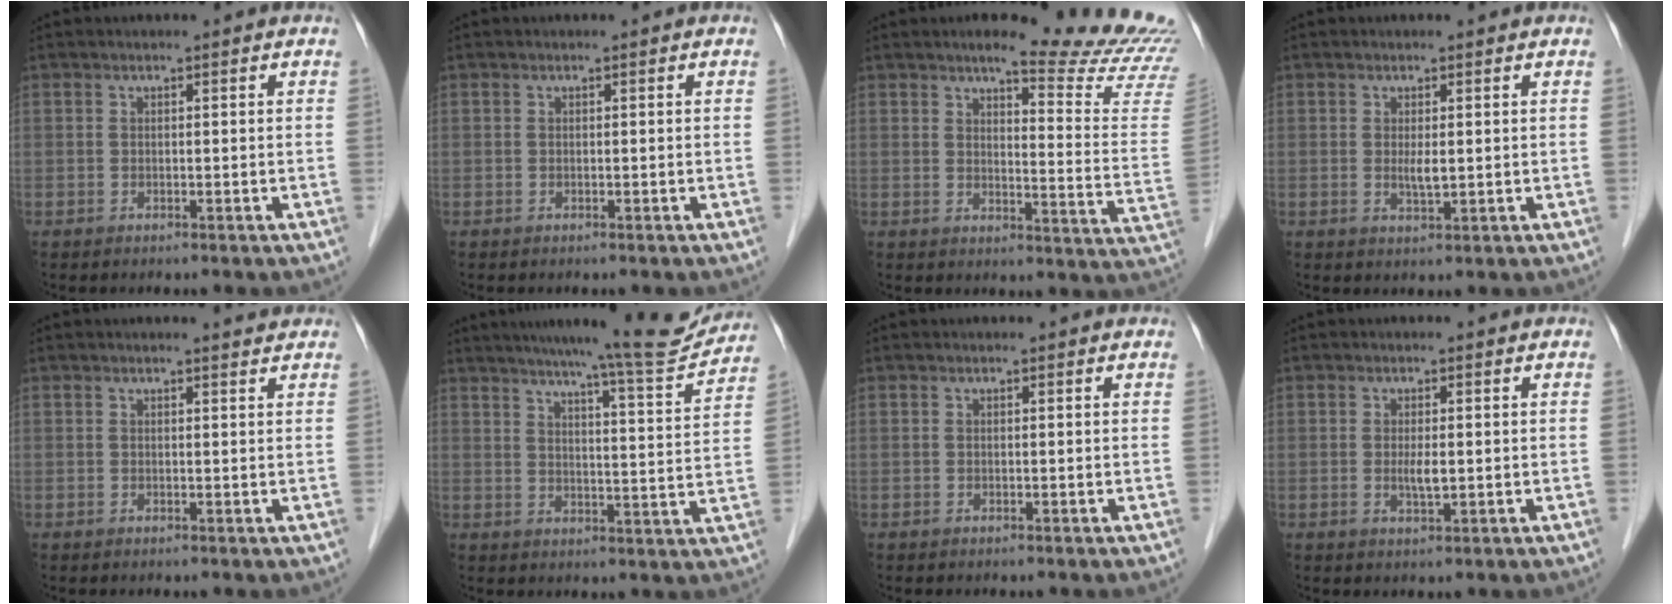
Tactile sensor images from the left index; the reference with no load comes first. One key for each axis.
{"total": 0.0}
{"total": 15.9, "fx": 14.9, "fy": -0.8, "fz": 5.6, "tx": -0.072, "ty": -0.114, "tz": 0.159}
{"total": 2.0, "fx": 0.3, "fy": 0.4, "fz": 1.9, "tx": -0.040, "ty": -0.004, "tz": 0.008}
{"total": 1.7, "fx": 1.7, "fy": -0.1, "fz": 0.3, "tx": -0.009, "ty": -0.003, "tz": 0.020}
{"total": 14.9, "fx": 13.8, "fy": -0.1, "fz": 5.6, "tx": -0.081, "ty": -0.028, "tz": 0.177}
{"total": 0.8, "fx": 0.8, "fy": 0.1, "fz": 0.1, "tx": -0.008, "ty": 0.003, "tz": 0.006}
{"total": 2.2, "fx": 0.1, "fy": 0.5, "fz": 2.2, "tx": -0.044, "ty": -0.003, "tz": 0.003}